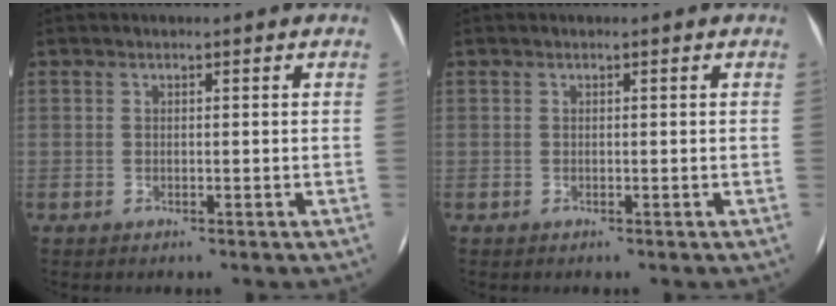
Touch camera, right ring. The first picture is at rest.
{"total": 0.0}